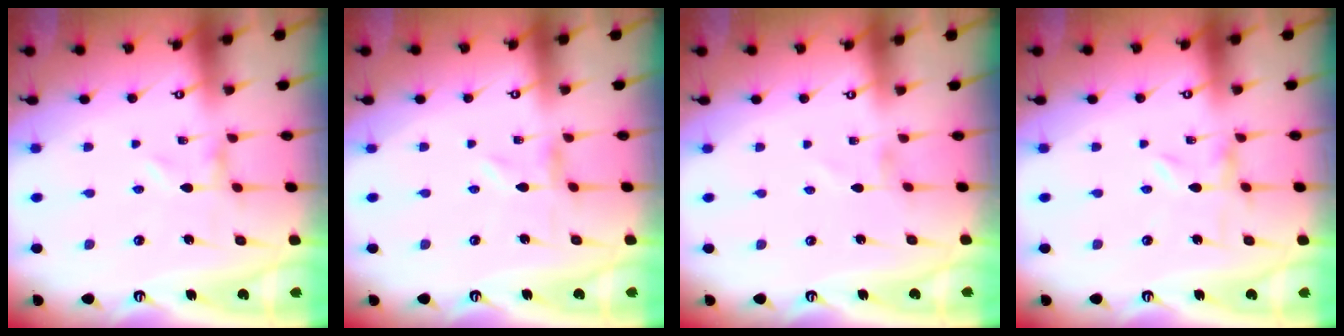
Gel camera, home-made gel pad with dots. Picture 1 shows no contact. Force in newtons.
{"total": 0.0}
{"total": 0.0}
{"total": 0.0}